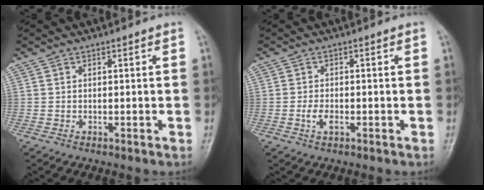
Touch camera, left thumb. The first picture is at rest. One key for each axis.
{"total": 3.0, "fx": -1.1, "fy": 1.6, "fz": 2.2, "tx": -0.044, "ty": 0.007, "tz": -0.022}